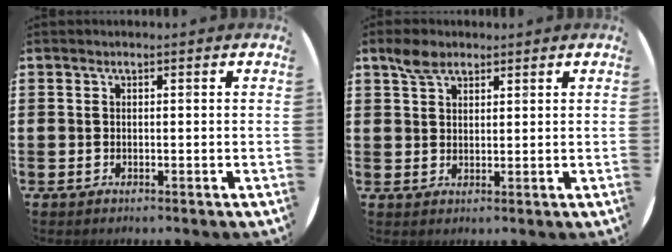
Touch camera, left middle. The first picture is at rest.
{"total": 3.5, "force": [2.6, 1.8, 1.3], "torque": [-0.021, 0.004, 0.048]}